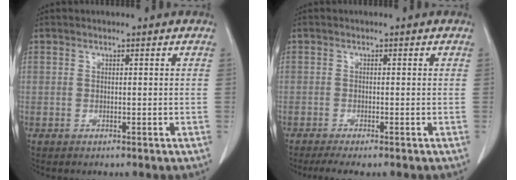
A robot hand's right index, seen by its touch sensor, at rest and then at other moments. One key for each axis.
{"total": 3.6, "fx": -2.9, "fy": 0.1, "fz": 2.2, "tx": -0.033, "ty": -0.008, "tz": -0.045}